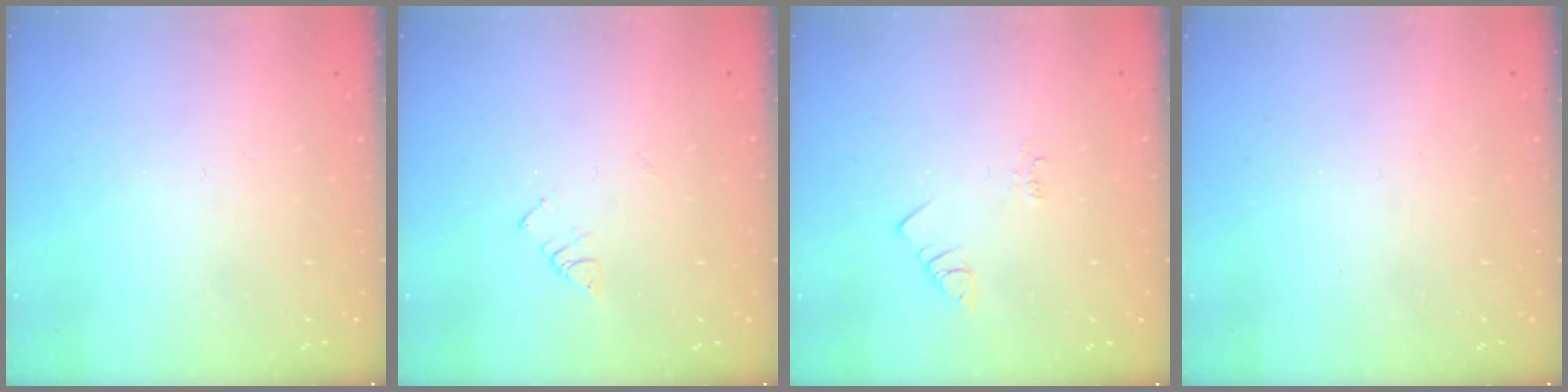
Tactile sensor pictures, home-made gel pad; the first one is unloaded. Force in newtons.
{"total": 4.0, "press": 4.0, "slide": 0.4}
{"total": 1.4, "press": 1.4, "slide": 0.3}
{"total": 0.0}